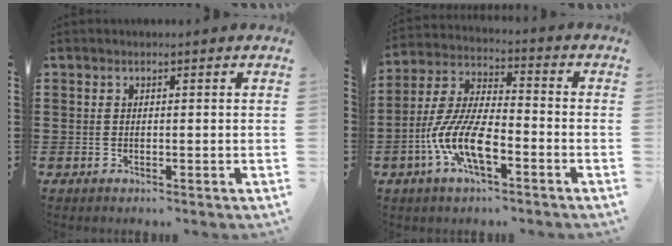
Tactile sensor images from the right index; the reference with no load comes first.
{"total": 9.7, "force": [-4.5, 3.2, 8.0], "torque": [-0.194, -0.012, -0.089]}